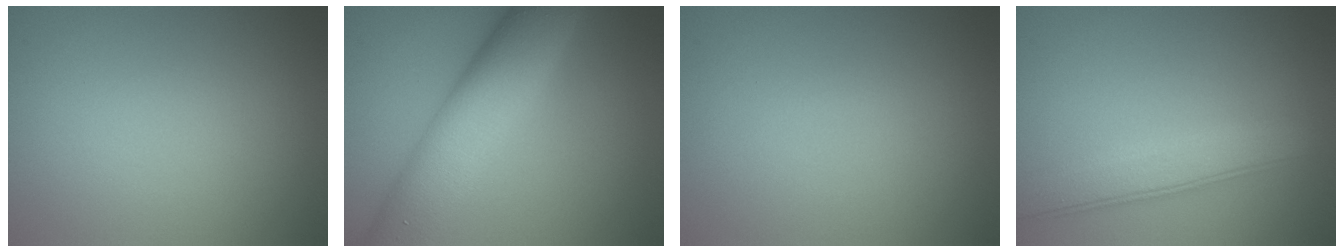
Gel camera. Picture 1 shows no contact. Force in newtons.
{"total": 9.4, "press": 9.4, "slide": 0.1}
{"total": 0.0}
{"total": 4.7, "press": 4.7, "slide": 0.4}